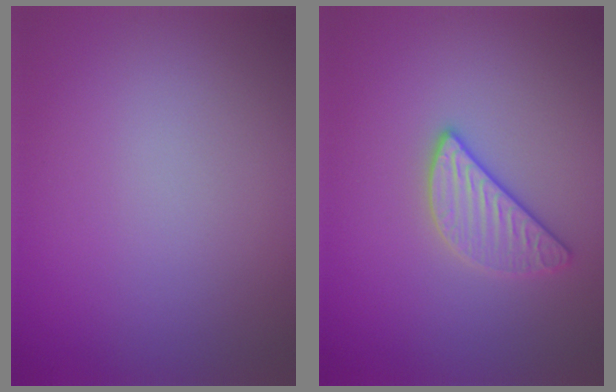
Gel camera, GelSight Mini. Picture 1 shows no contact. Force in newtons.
{"total": 2.6, "press": 2.5, "slide": 0.7}